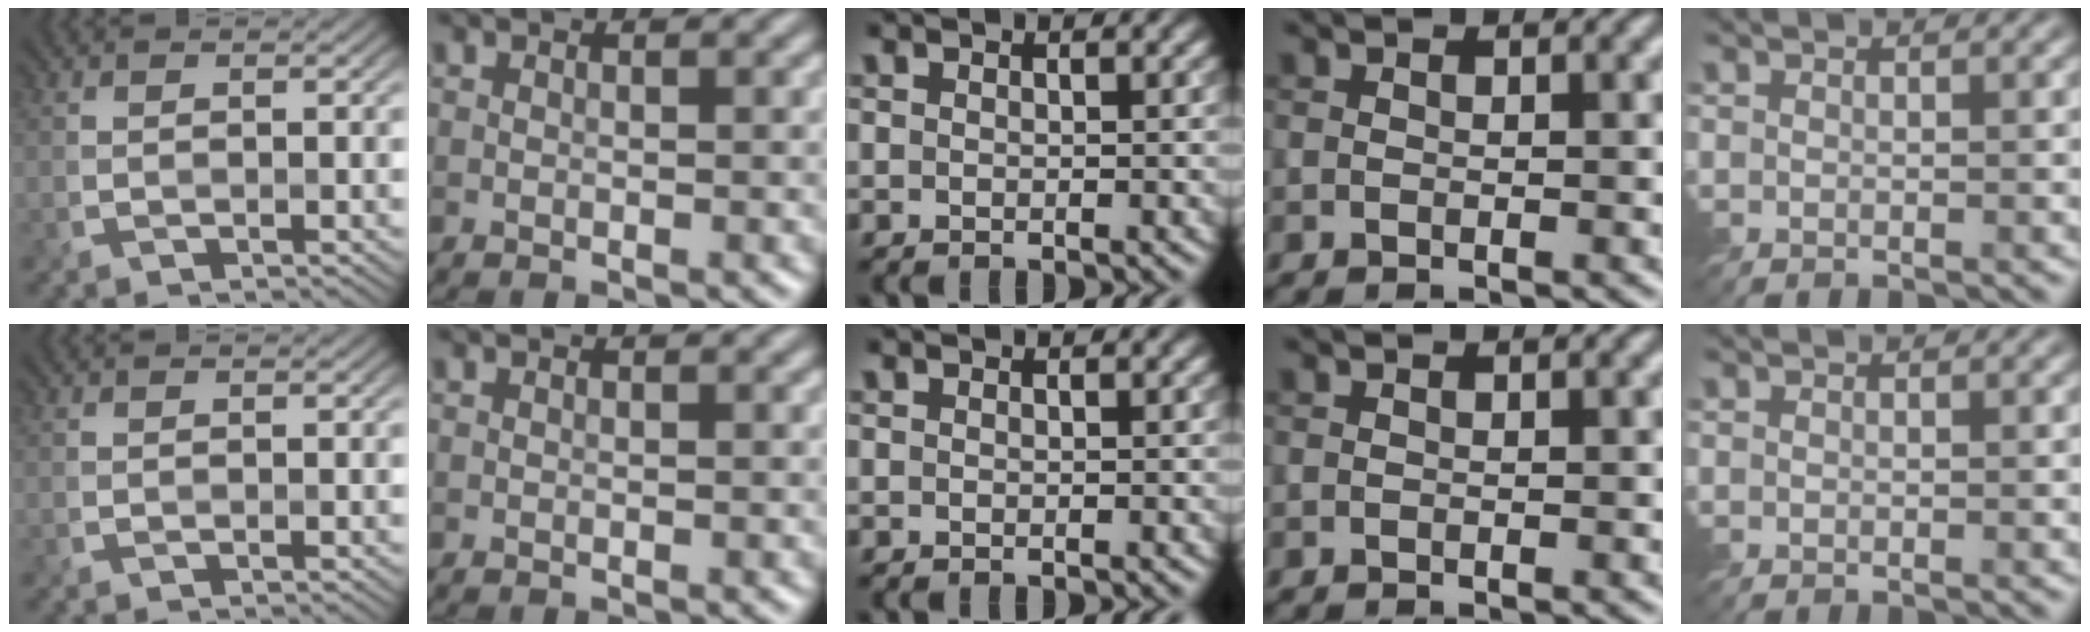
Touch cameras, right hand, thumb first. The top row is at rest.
{}